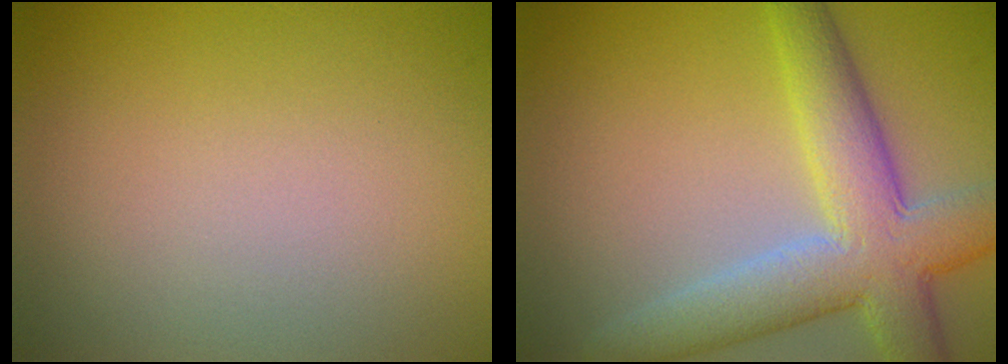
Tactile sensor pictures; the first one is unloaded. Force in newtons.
{"total": 7.6, "press": 7.6, "slide": 0.5}